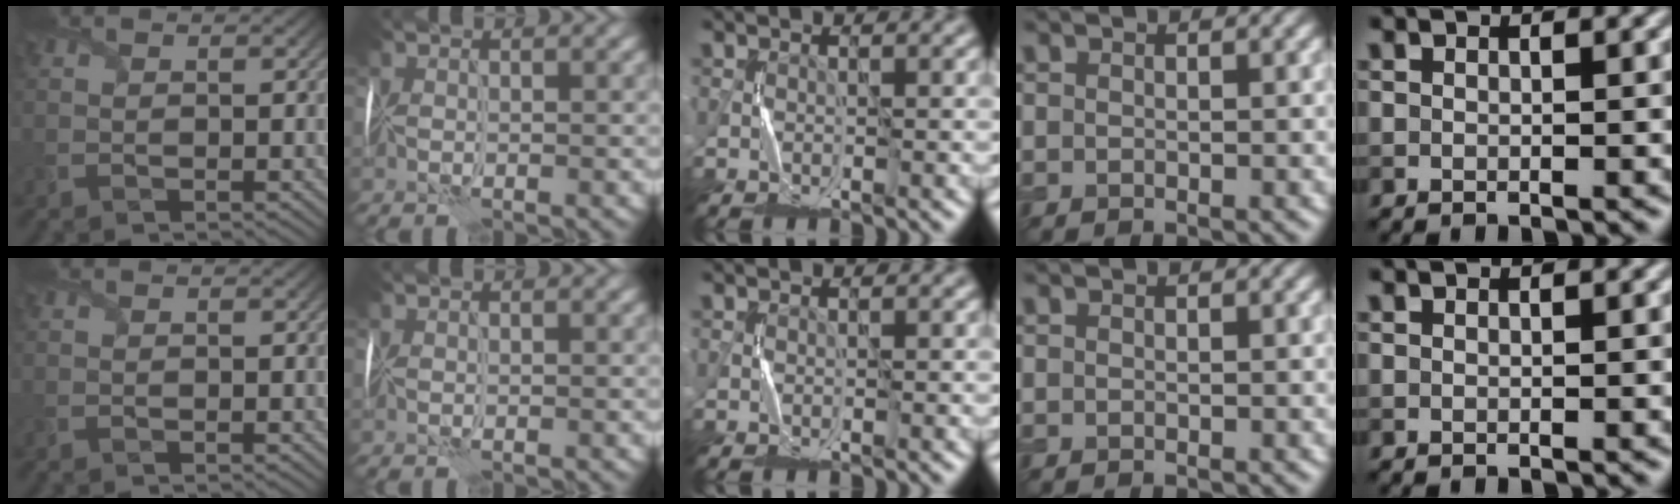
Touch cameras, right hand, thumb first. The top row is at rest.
{}